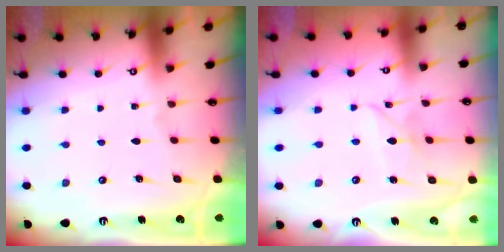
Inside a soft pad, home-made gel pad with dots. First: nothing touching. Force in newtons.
{"total": 3.9, "press": 3.9, "slide": 0.3}